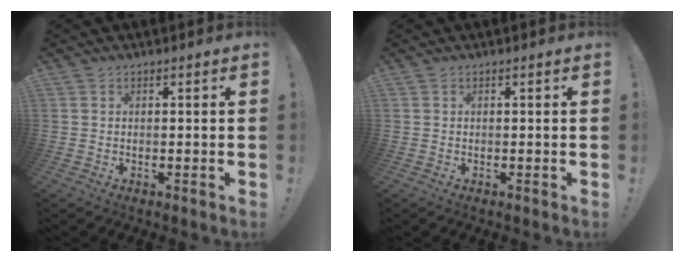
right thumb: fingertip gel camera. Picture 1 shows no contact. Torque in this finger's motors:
{"motor_torque": [0.01, 0.00, -0.06, 0.06, 0.03]}